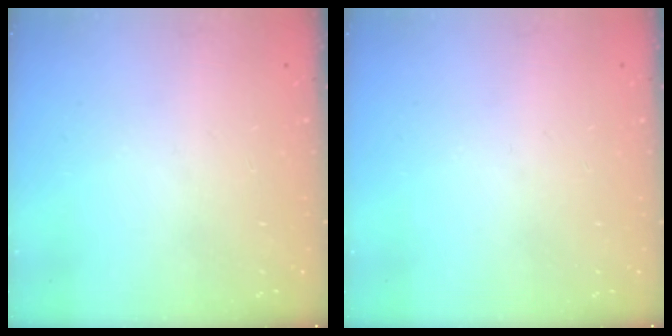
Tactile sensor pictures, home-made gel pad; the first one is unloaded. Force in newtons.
{"total": 0.0}